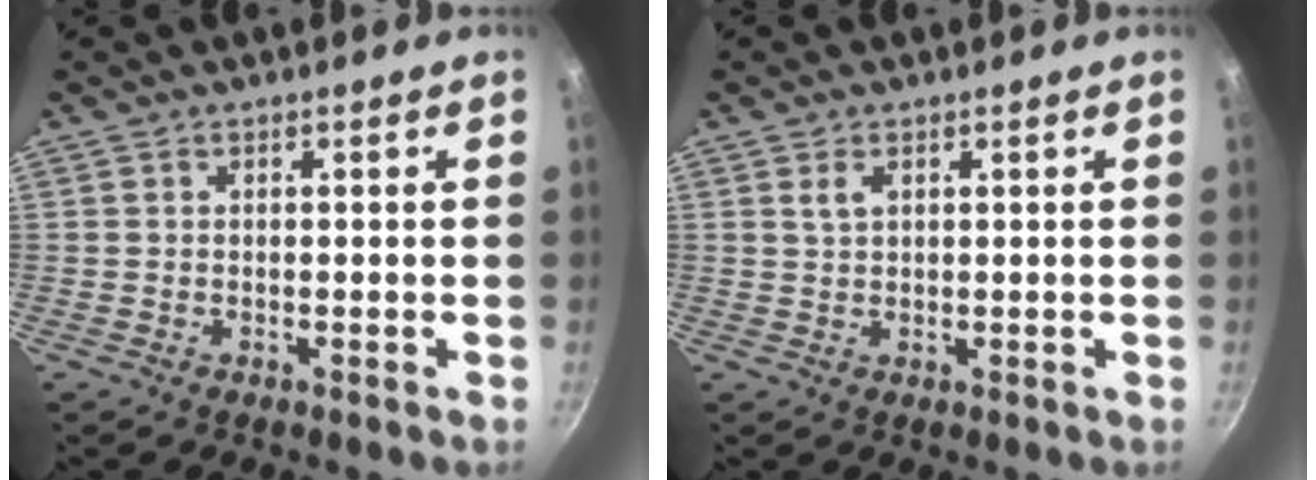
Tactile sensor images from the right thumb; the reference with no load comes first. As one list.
[{"total": 2.1, "force": [1.0, 1.2, 1.4], "torque": [-0.026, -0.005, 0.021]}]